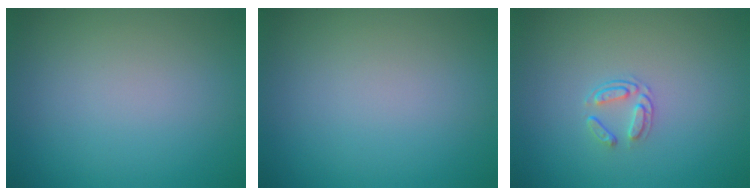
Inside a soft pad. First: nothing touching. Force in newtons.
{"total": 0.0}
{"total": 1.6, "press": 1.0, "slide": 1.2}